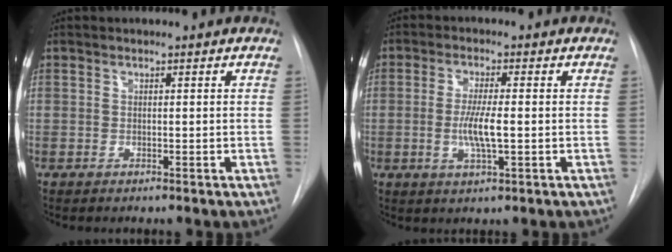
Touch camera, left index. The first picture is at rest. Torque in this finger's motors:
{"motor_torque": [0.72, 0.12, 0.23, 0.08]}